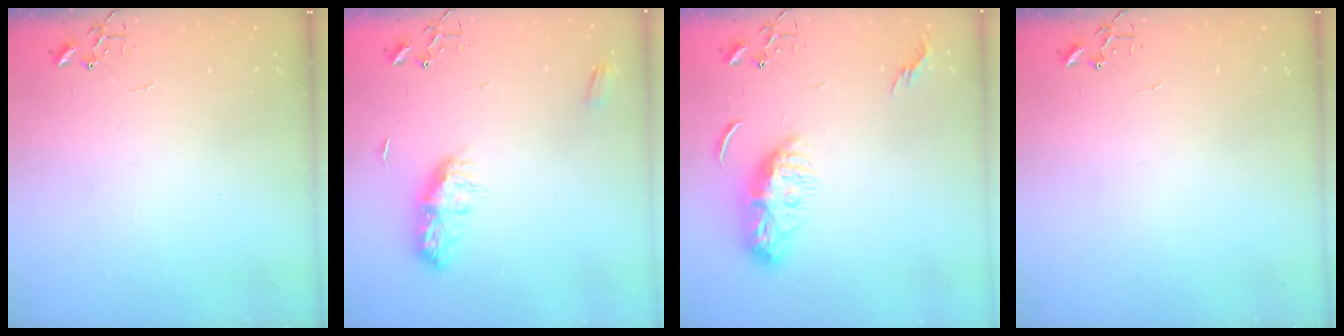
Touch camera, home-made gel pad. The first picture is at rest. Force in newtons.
{"total": 9.3, "press": 9.3, "slide": 0.4}
{"total": 10.2, "press": 10.2, "slide": 0.9}
{"total": 0.0}